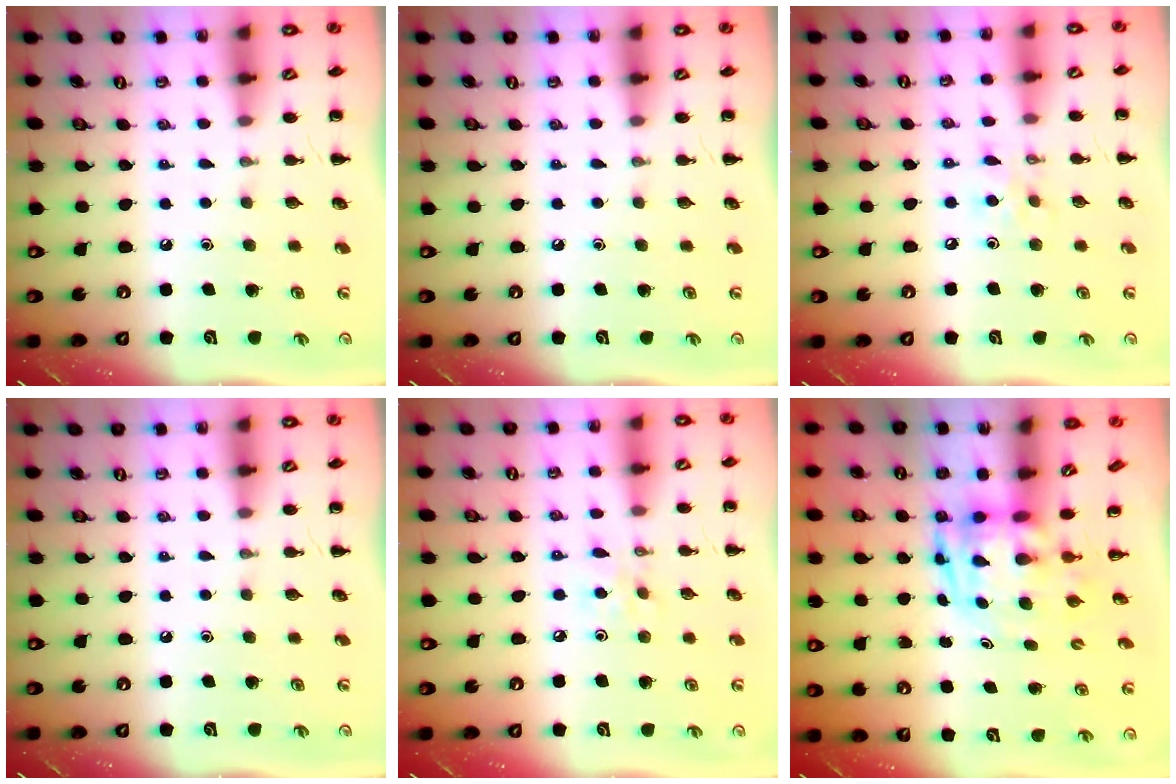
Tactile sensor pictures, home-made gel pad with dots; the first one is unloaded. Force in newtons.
{"total": 0.0}
{"total": 4.5, "press": 4.4, "slide": 0.8}
{"total": 0.0}
{"total": 3.6, "press": 3.4, "slide": 1.2}
{"total": 3.2, "press": 3.1, "slide": 0.7}